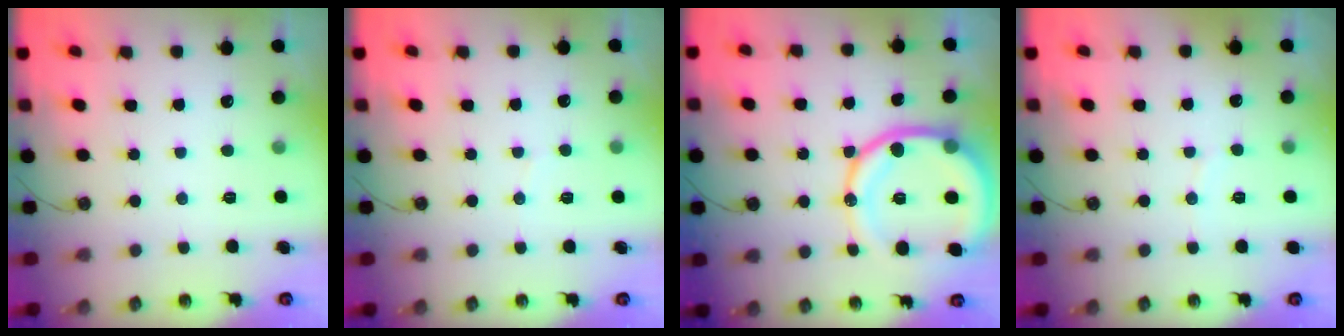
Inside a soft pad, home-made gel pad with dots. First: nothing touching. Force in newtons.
{"total": 2.9, "press": 2.9, "slide": 0.2}
{"total": 17.9, "press": 17.8, "slide": 2.1}
{"total": 2.8, "press": 2.8, "slide": 0.4}